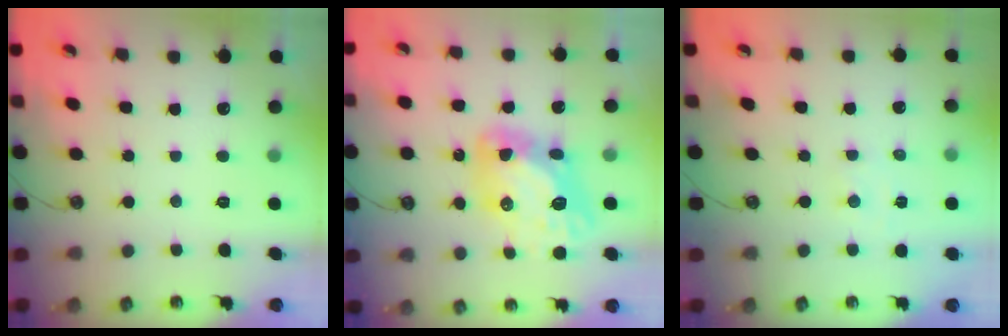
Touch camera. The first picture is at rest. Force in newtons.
{"total": 14.8, "press": 14.7, "slide": 1.6}
{"total": 3.4, "press": 3.3, "slide": 0.6}